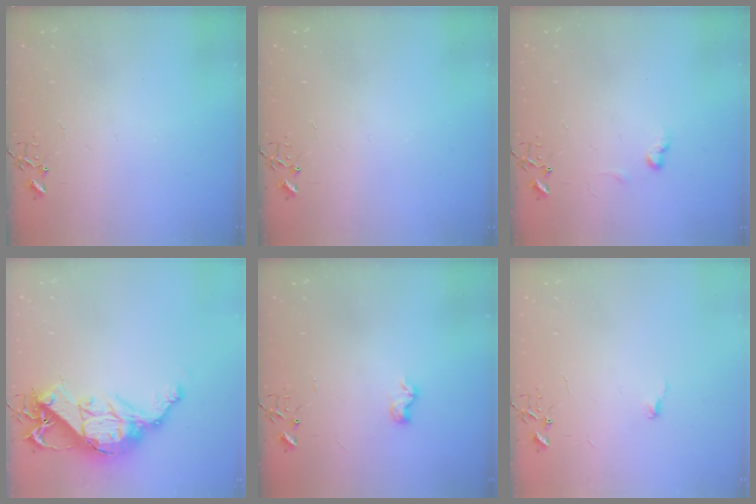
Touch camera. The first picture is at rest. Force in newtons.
{"total": 0.0}
{"total": 5.5, "press": 5.5, "slide": 0.8}
{"total": 15.3, "press": 15.3, "slide": 1.0}
{"total": 6.4, "press": 6.4, "slide": 0.3}
{"total": 3.7, "press": 3.7, "slide": 0.3}